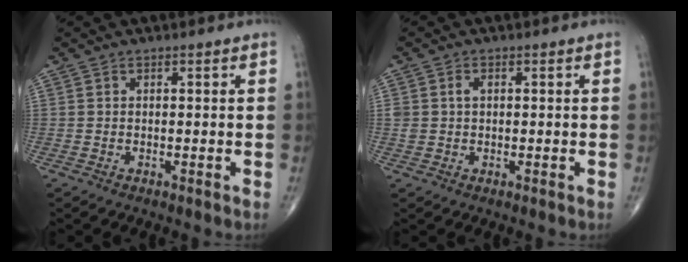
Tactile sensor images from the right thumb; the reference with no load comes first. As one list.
[{"total": 2.1, "force": [0.4, 1.5, 1.3], "torque": [-0.025, 0.006, 0.011]}]